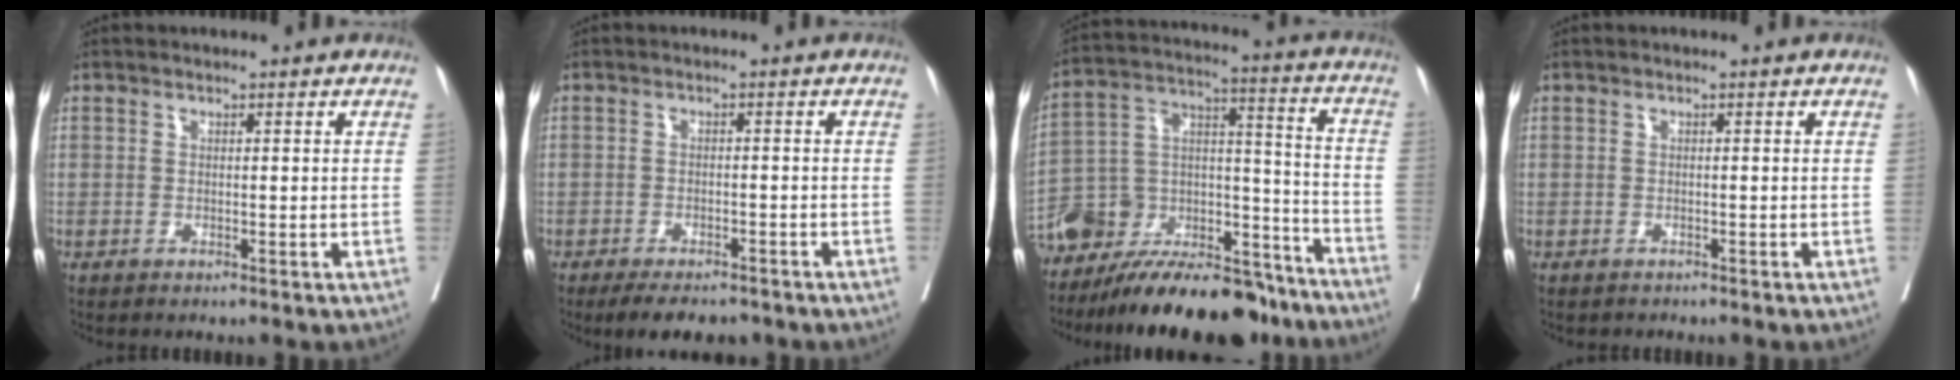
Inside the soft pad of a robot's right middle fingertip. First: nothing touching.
{"total": 6.7, "force": [-5.4, 2.5, 3.1], "torque": [-0.034, -0.002, -0.076]}
{"total": 23.9, "force": [-21.4, 6.2, 8.4], "torque": [-0.151, 0.020, -0.350]}
{"total": 0.7, "force": [-0.6, 0.3, 0.0], "torque": [-0.007, 0.001, -0.012]}